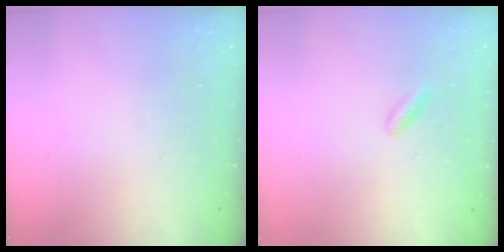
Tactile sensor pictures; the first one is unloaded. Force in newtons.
{"total": 2.3, "press": 2.1, "slide": 1.0}